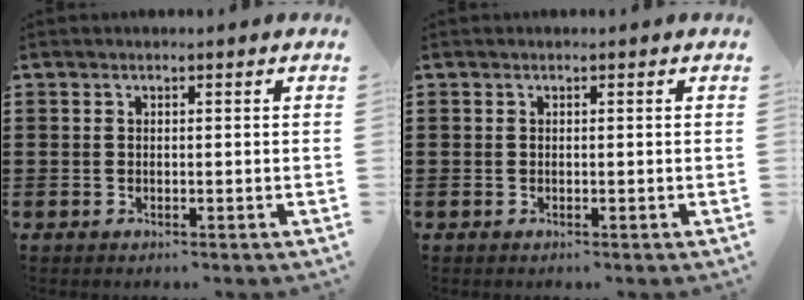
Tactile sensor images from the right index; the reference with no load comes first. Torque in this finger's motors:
{"motor_torque": [0.69, 0.84, 0.00, 0.00]}